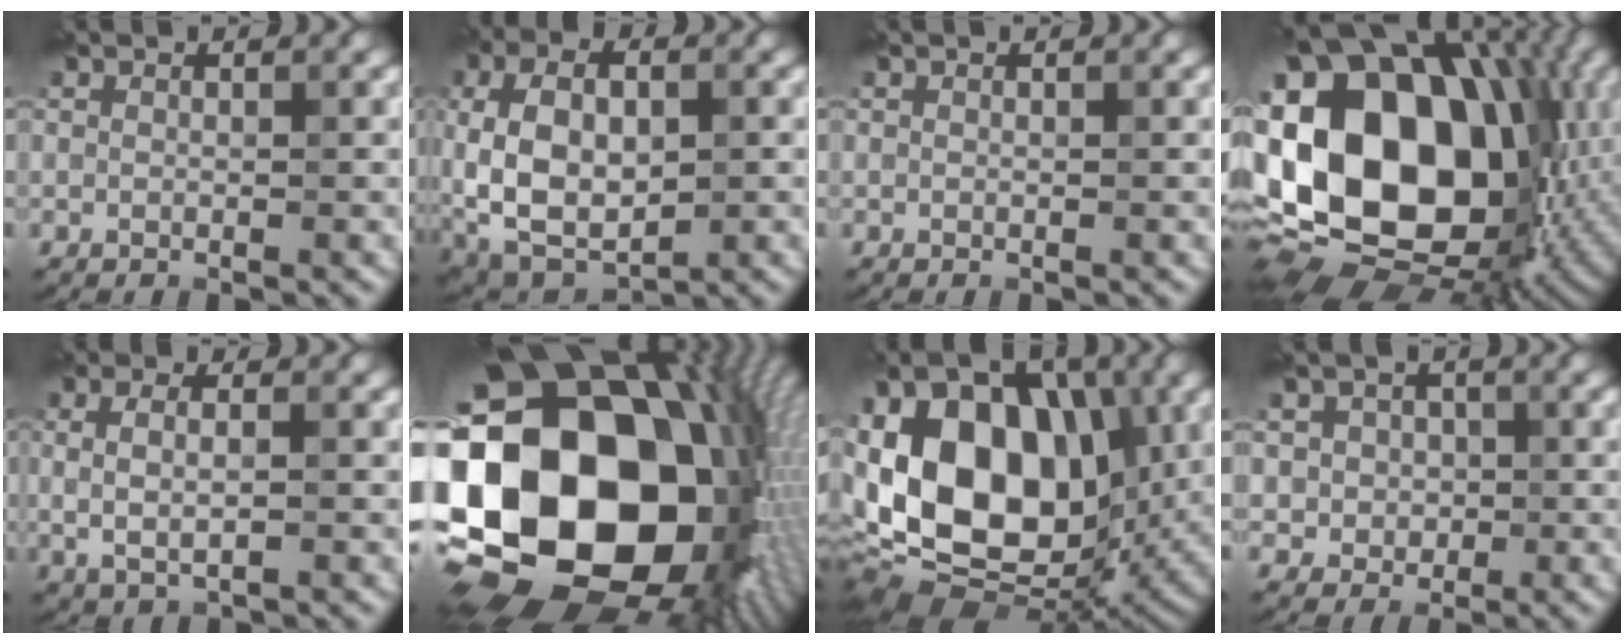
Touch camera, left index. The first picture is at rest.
{"total": 11.1, "force": [-0.4, 6.9, 8.7], "torque": [-0.185, 0.000, 0.009]}
{"total": 0.0}
{"total": 21.4, "force": [0.6, 15.2, 15.0], "torque": [-0.329, 0.006, 0.024]}
{"total": 2.9, "force": [0.2, 1.2, 2.6], "torque": [-0.066, -0.002, 0.010]}
{"total": 24.1, "force": [-1.1, 18.1, 15.8], "torque": [-0.293, -0.053, -0.053]}
{"total": 18.3, "force": [0.8, 12.6, 13.3], "torque": [-0.241, 0.023, 0.014]}
{"total": 3.7, "force": [0.4, 3.4, 1.4], "torque": [-0.014, 0.010, -0.002]}